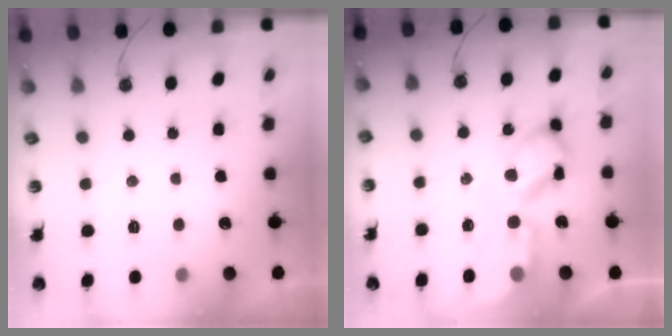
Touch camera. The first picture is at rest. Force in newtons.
{"total": 13.7, "press": 13.6, "slide": 1.5}